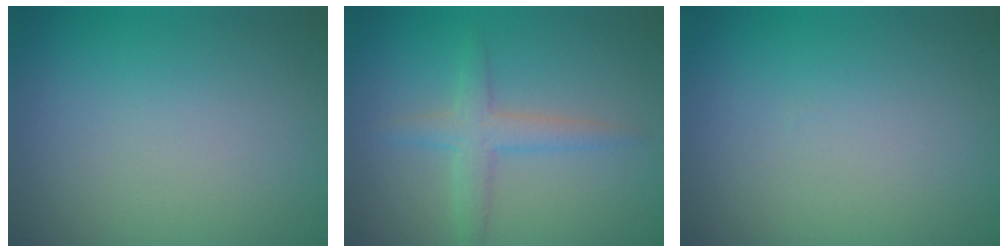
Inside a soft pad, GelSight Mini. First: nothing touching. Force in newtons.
{"total": 2.7, "press": 2.7, "slide": 0.1}
{"total": 0.0}